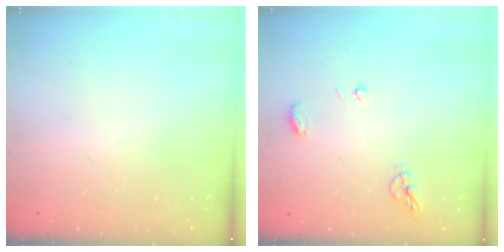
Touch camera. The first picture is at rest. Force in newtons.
{"total": 6.3, "press": 6.3, "slide": 0.7}